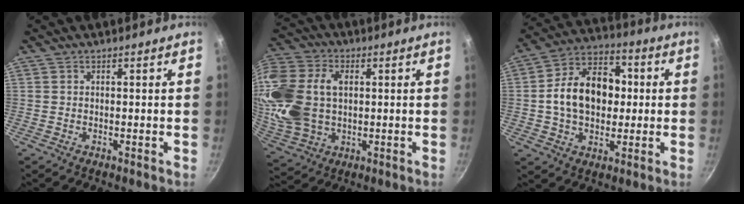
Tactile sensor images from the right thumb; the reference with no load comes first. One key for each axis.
{"total": 22.1, "fx": 2.8, "fy": 15.6, "fz": 15.4, "tx": -0.338, "ty": 0.020, "tz": 0.058}
{"total": 16.1, "fx": 0.6, "fy": 11.4, "fz": 11.3, "tx": -0.150, "ty": 0.028, "tz": -0.005}